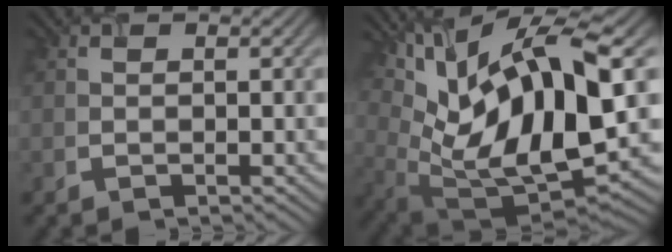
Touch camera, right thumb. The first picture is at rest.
{"total": 17.6, "force": [6.4, 7.2, 14.7], "torque": [-0.287, 0.012, 0.117]}